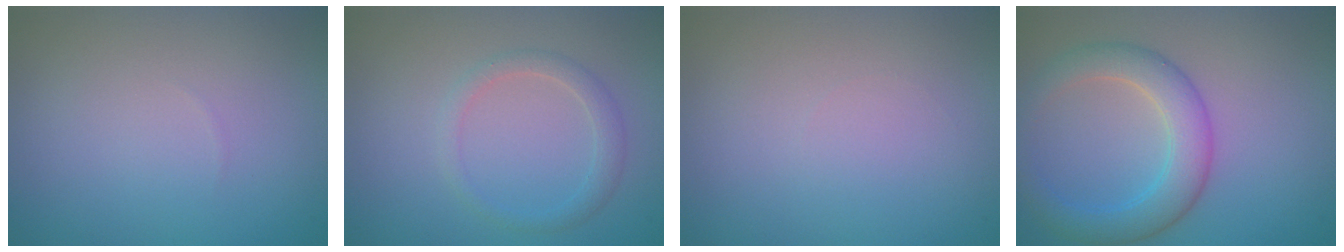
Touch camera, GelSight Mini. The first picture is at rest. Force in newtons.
{"total": 1.7, "press": 1.7, "slide": 0.0}
{"total": 0.0}
{"total": 4.5, "press": 4.5, "slide": 0.1}